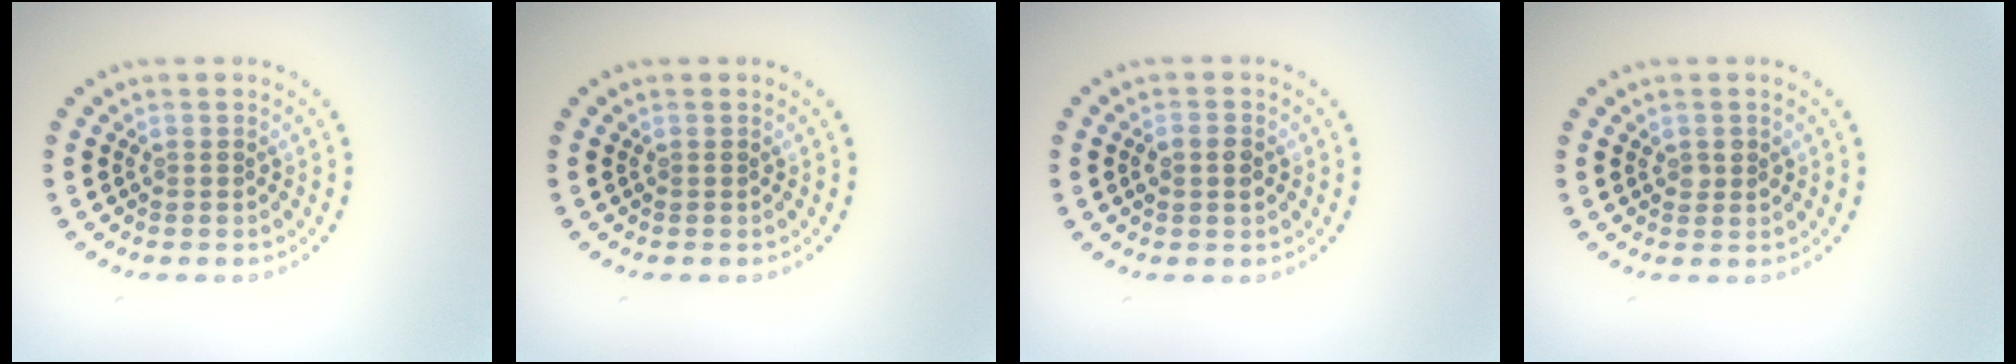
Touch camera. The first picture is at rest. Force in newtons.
{"total": 0.0}
{"total": 1.4, "press": 1.4, "slide": 0.0}
{"total": 1.0, "press": 1.0, "slide": 0.0}